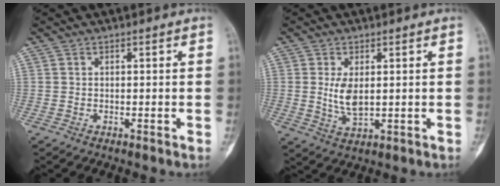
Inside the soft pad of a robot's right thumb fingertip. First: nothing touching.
{"total": 5.1, "force": [0.6, 2.4, 4.4], "torque": [-0.084, -0.014, 0.019]}